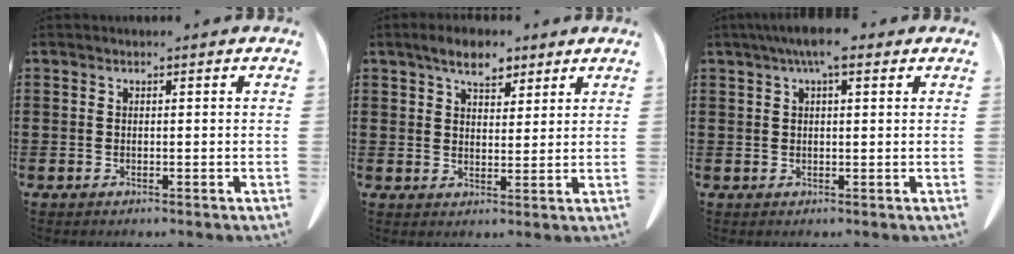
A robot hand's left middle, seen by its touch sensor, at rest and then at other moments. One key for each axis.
{"total": 5.7, "fx": 4.3, "fy": 2.6, "fz": 2.7, "tx": -0.050, "ty": -0.002, "tz": 0.075}
{"total": 4.4, "fx": 2.2, "fy": 1.0, "fz": 3.6, "tx": -0.065, "ty": 0.004, "tz": 0.037}